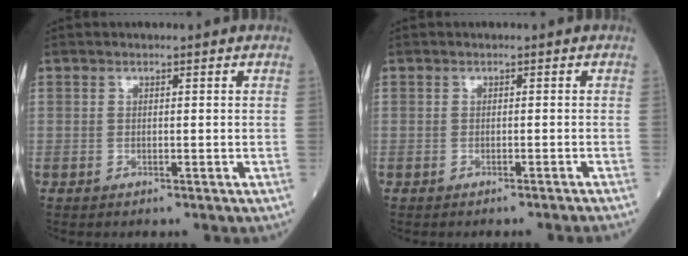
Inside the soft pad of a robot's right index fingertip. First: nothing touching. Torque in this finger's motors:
{"motor_torque": [-0.17, -0.08, 0.03, 0.02]}